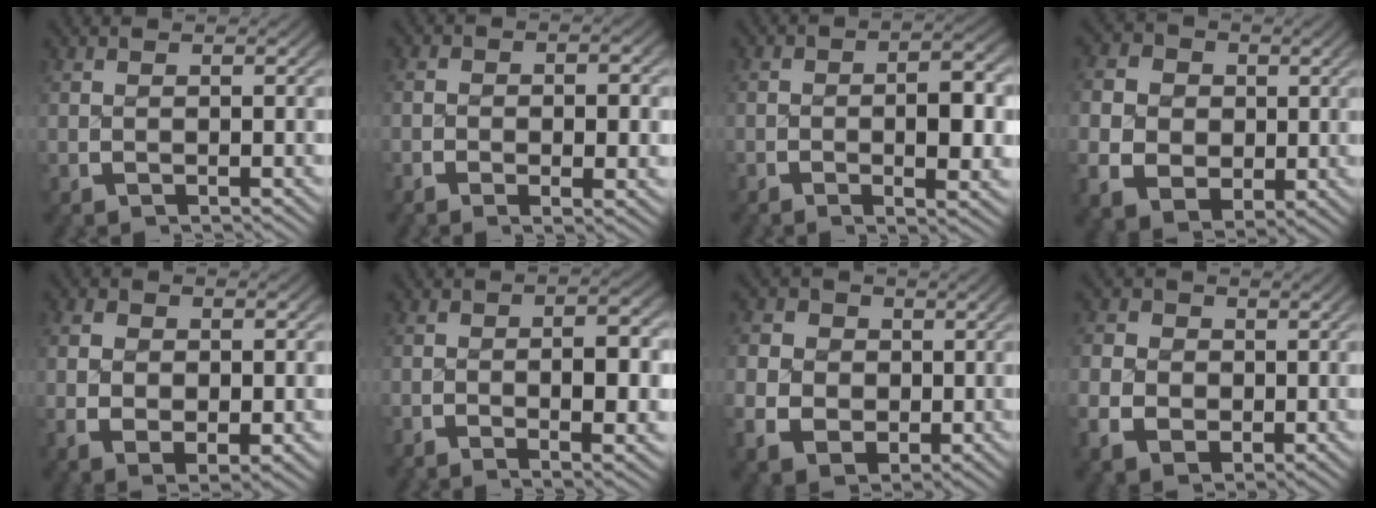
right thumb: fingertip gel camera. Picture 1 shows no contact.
{"total": 2.4, "force": [-0.6, 1.1, 2.0], "torque": [-0.031, -0.009, -0.010]}
{"total": 4.4, "force": [-0.5, 1.7, 4.1], "torque": [-0.057, -0.006, -0.009]}
{"total": 8.4, "force": [-0.1, 6.9, 4.9], "torque": [-0.112, -0.033, 0.012]}
{"total": 5.1, "force": [-0.3, 3.4, 3.8], "torque": [-0.080, -0.021, 0.011]}
{"total": 4.1, "force": [-0.7, 1.5, 3.8], "torque": [-0.054, -0.006, -0.013]}
{"total": 7.5, "force": [-0.1, 6.2, 4.2], "torque": [-0.095, -0.030, 0.013]}
{"total": 5.8, "force": [-0.1, 4.8, 3.3], "torque": [-0.069, -0.020, 0.010]}